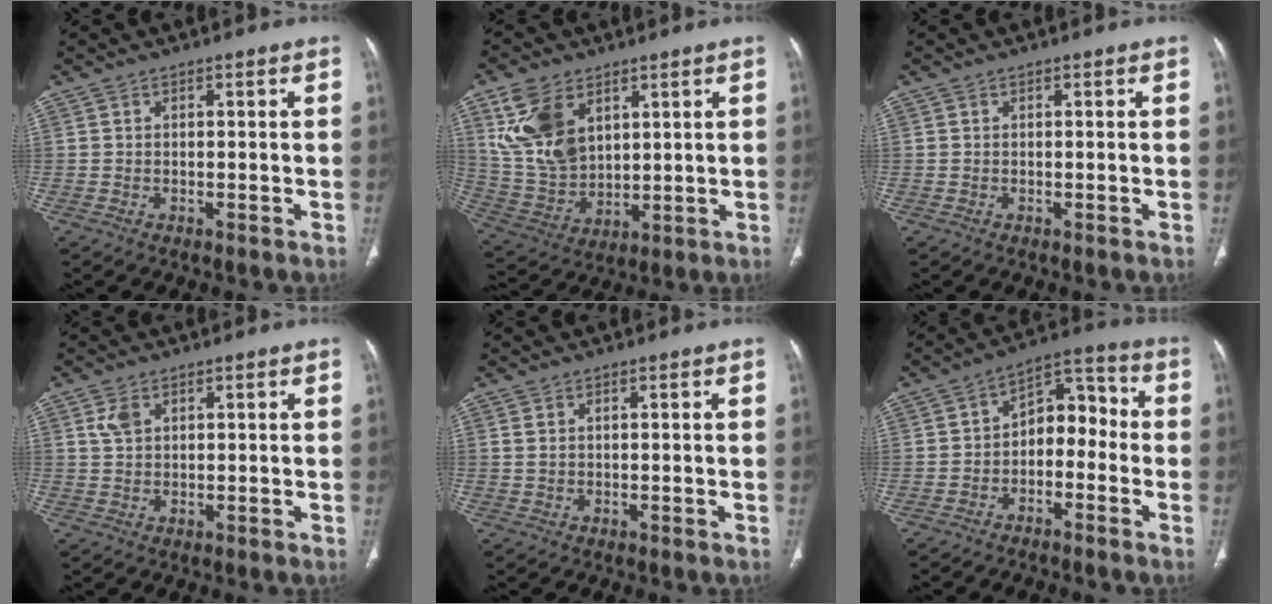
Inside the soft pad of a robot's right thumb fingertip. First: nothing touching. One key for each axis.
{"total": 13.9, "fx": 6.1, "fy": 8.8, "fz": 8.8, "tx": -0.161, "ty": -0.022, "tz": 0.139}
{"total": 0.0}
{"total": 2.7, "fx": 1.3, "fy": 1.7, "fz": 1.7, "tx": -0.031, "ty": 0.002, "tz": 0.032}
{"total": 0.9, "fx": 0.4, "fy": 0.5, "fz": 0.7, "tx": -0.018, "ty": 0.009, "tz": 0.015}
{"total": 9.0, "fx": -2.0, "fy": 6.1, "fz": 6.4, "tx": -0.059, "ty": 0.051, "tz": -0.045}